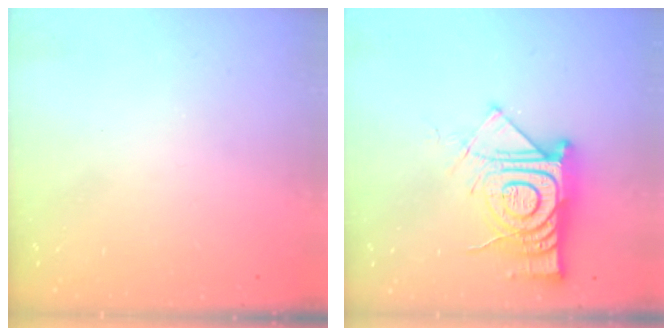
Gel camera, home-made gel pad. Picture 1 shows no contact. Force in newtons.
{"total": 16.8, "press": 16.7, "slide": 1.5}